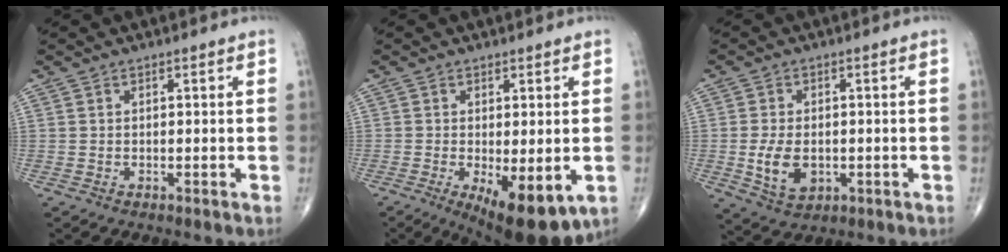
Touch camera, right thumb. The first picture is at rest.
{"total": 11.2, "force": [-3.6, 4.1, 9.8], "torque": [-0.139, -0.023, -0.044]}
{"total": 7.4, "force": [-1.2, 4.8, 5.5], "torque": [-0.093, -0.007, -0.012]}